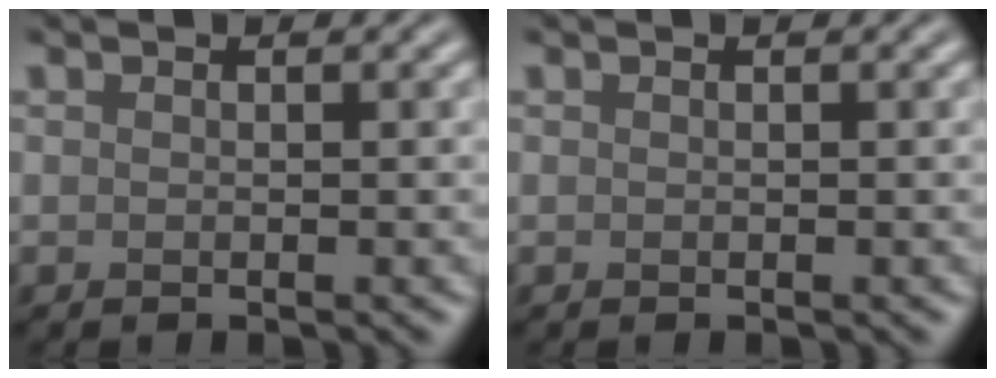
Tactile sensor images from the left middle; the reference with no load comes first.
{"total": 0.0}